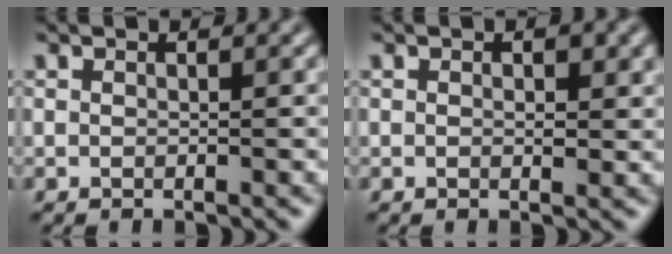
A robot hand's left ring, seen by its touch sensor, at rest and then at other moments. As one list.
[{"total": 1.4, "force": [0.2, 0.7, 1.2], "torque": [-0.015, 0.004, 0.010]}]